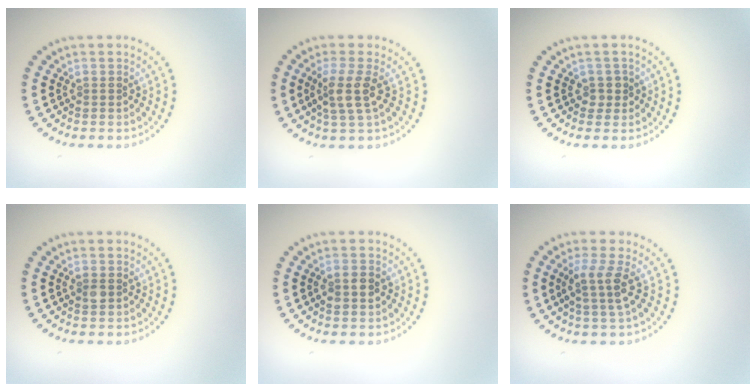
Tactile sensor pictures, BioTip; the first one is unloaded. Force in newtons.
{"total": 3.0, "press": 2.4, "slide": 1.8}
{"total": 1.3, "press": 1.1, "slide": 0.6}
{"total": 1.0, "press": 1.0, "slide": 0.0}
{"total": 1.4, "press": 1.4, "slide": 0.1}
{"total": 2.6, "press": 2.0, "slide": 1.6}